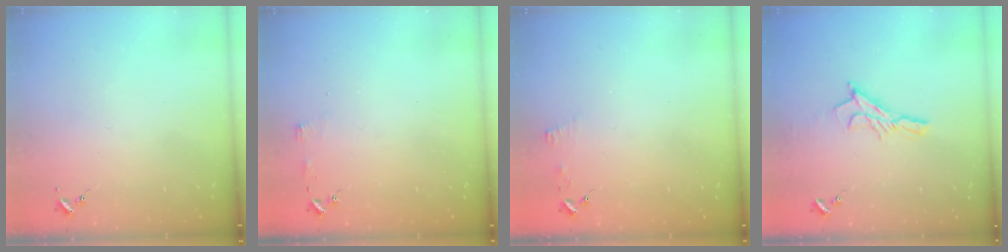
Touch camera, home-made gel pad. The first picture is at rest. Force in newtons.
{"total": 3.3, "press": 3.2, "slide": 0.5}
{"total": 3.7, "press": 3.7, "slide": 0.3}
{"total": 9.6, "press": 9.6, "slide": 0.6}